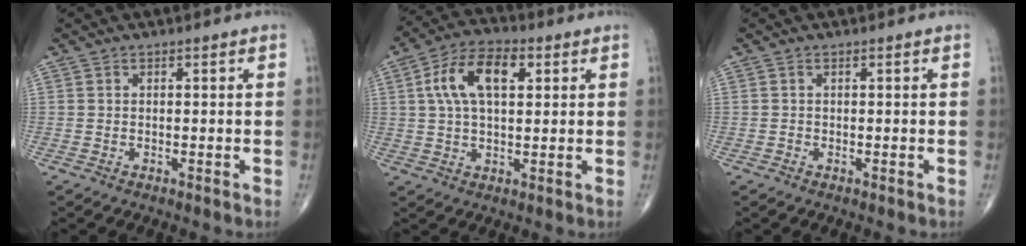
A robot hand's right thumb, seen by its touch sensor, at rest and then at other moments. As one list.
[{"total": 11.3, "force": [3.1, 5.9, 9.1], "torque": [-0.164, 0.018, 0.049]}, {"total": 0.0}]